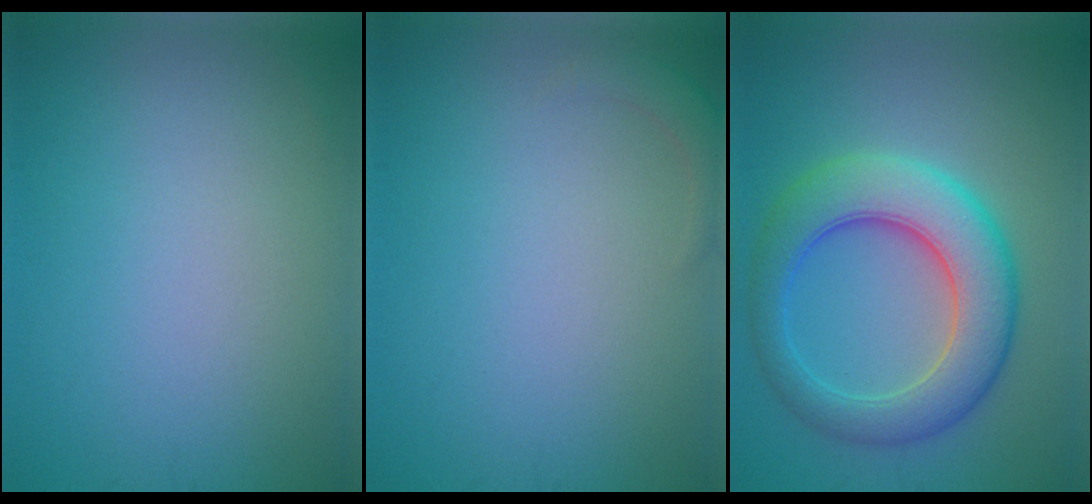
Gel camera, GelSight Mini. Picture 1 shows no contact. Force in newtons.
{"total": 1.6, "press": 1.6, "slide": 0.3}
{"total": 8.1, "press": 8.1, "slide": 0.2}